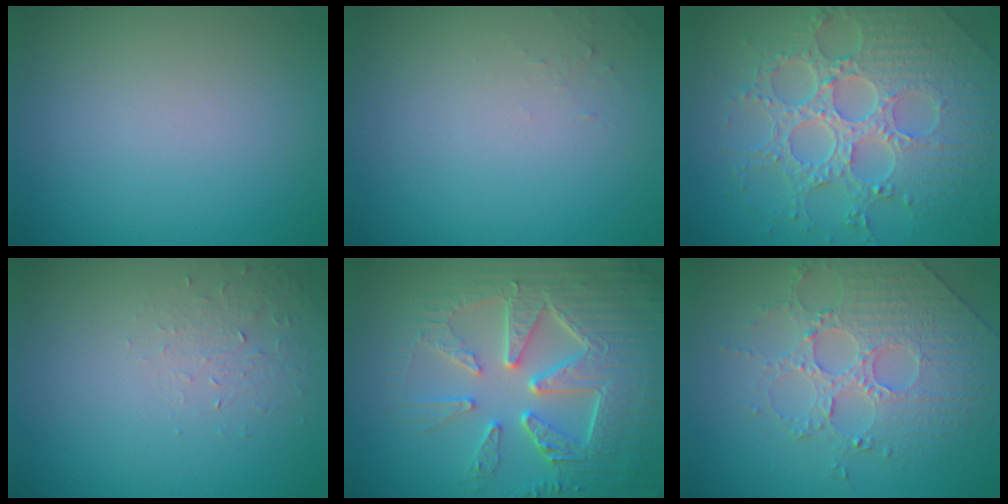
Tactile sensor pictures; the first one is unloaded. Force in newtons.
{"total": 0.6, "press": 0.6, "slide": 0.1}
{"total": 8.2, "press": 6.0, "slide": 5.6}
{"total": 1.3, "press": 0.6, "slide": 1.2}
{"total": 8.6, "press": 6.4, "slide": 5.8}
{"total": 4.5, "press": 4.1, "slide": 2.0}